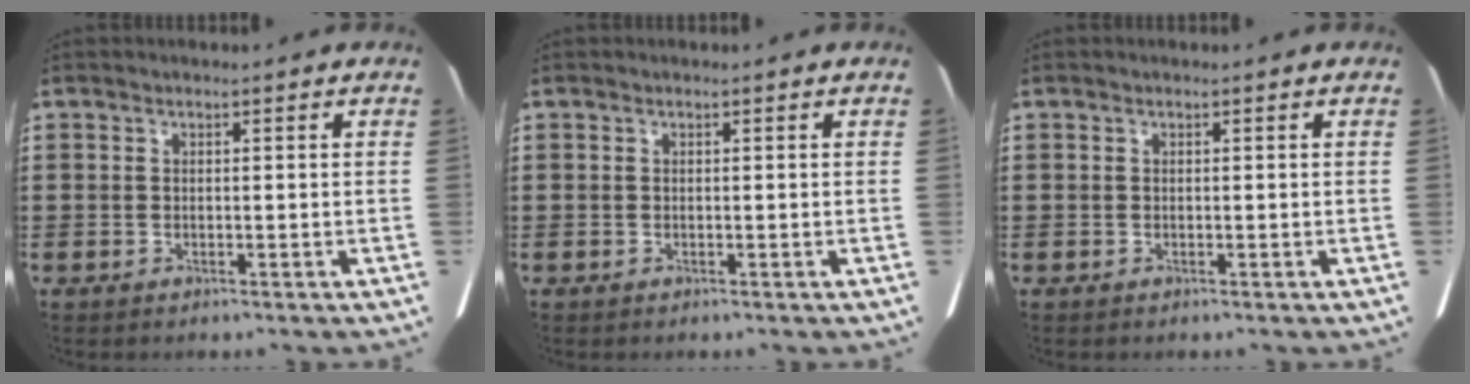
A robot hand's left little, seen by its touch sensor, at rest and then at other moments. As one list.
[{"total": 0.0}, {"total": 0.0}]